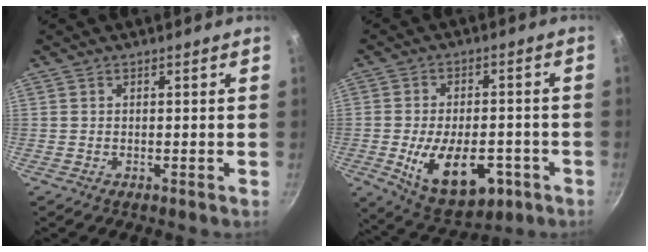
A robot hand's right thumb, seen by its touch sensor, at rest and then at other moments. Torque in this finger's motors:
{"motor_torque": [0.04, 0.44, 0.99, -0.14, 0.13]}